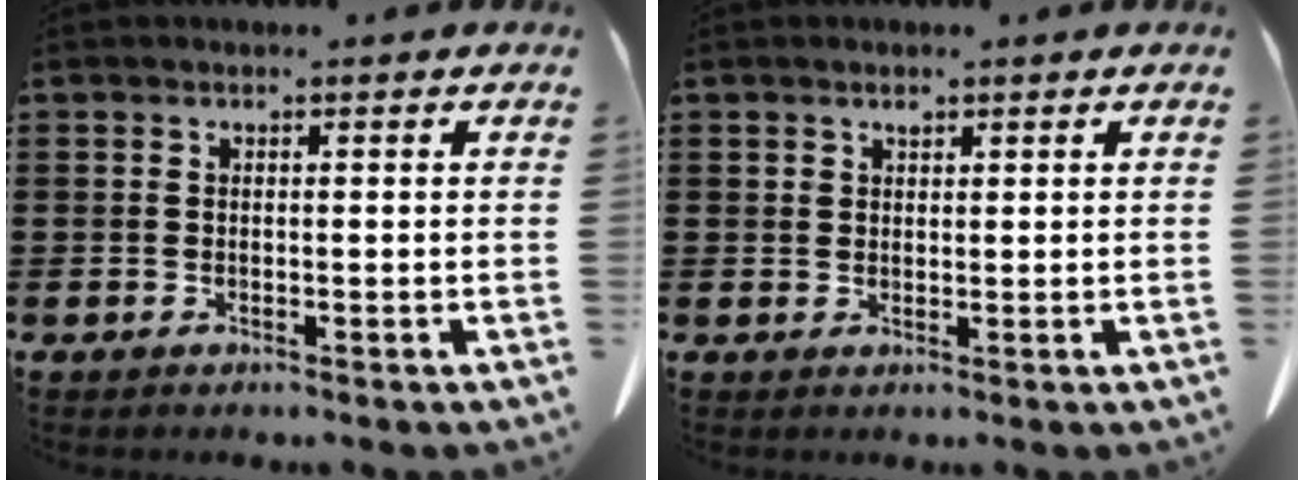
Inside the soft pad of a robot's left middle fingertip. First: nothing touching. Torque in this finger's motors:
{"motor_torque": [-0.05, -0.05, 0.04, 0.01]}